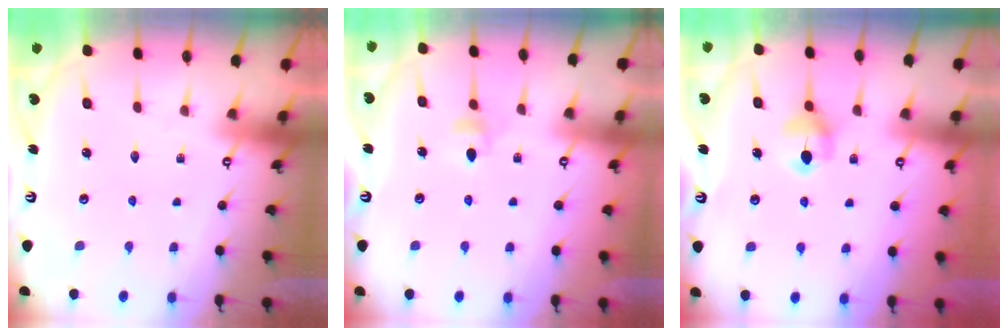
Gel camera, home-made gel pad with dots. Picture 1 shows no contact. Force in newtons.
{"total": 4.6, "press": 4.4, "slide": 1.0}
{"total": 5.9, "press": 5.9, "slide": 0.7}